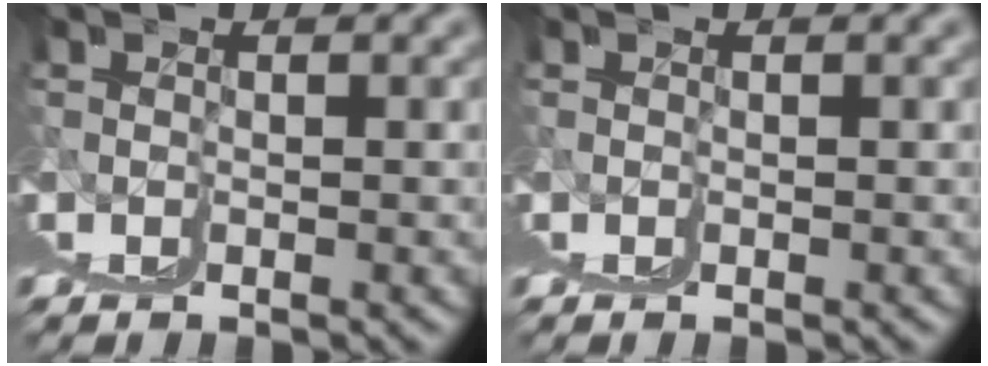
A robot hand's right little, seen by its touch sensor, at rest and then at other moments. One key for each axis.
{"total": 0.0}